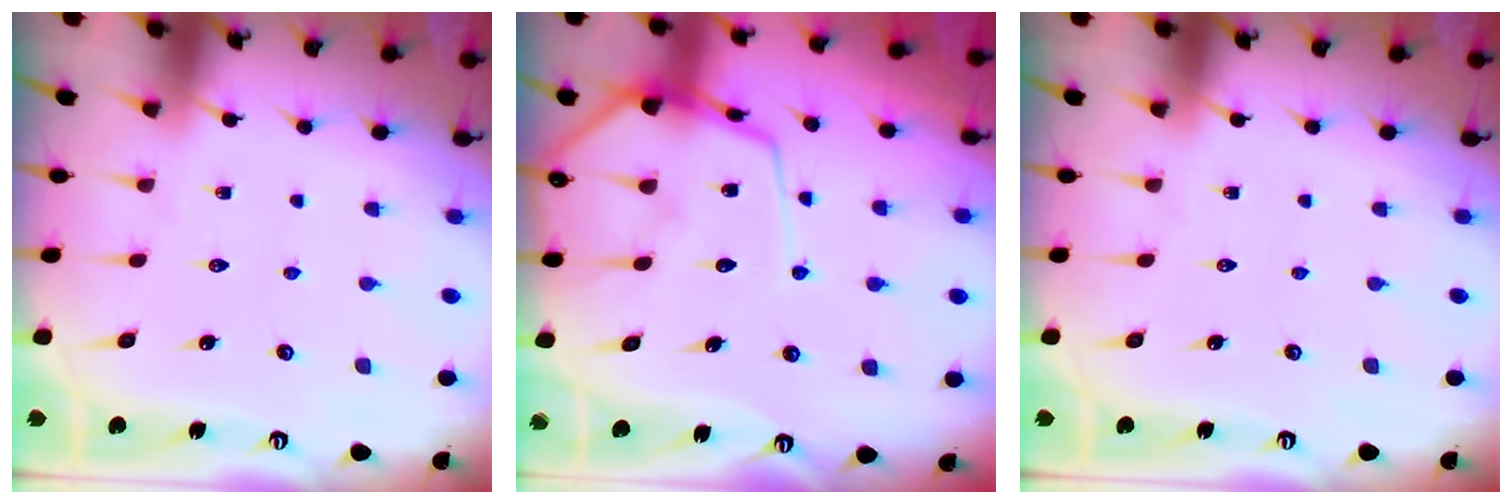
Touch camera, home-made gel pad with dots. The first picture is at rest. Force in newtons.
{"total": 11.5, "press": 11.5, "slide": 0.9}
{"total": 0.0}